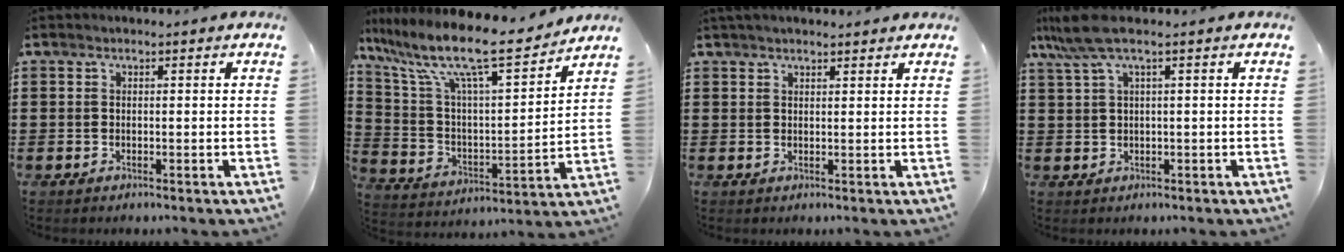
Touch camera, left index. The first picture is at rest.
{"total": 12.2, "force": [9.7, 1.4, 7.2], "torque": [-0.170, -0.067, 0.159]}
{"total": 1.6, "force": [1.5, 0.2, 0.5], "torque": [-0.012, 0.002, 0.029]}
{"total": 4.1, "force": [1.6, 0.3, 3.8], "torque": [-0.097, -0.006, 0.023]}